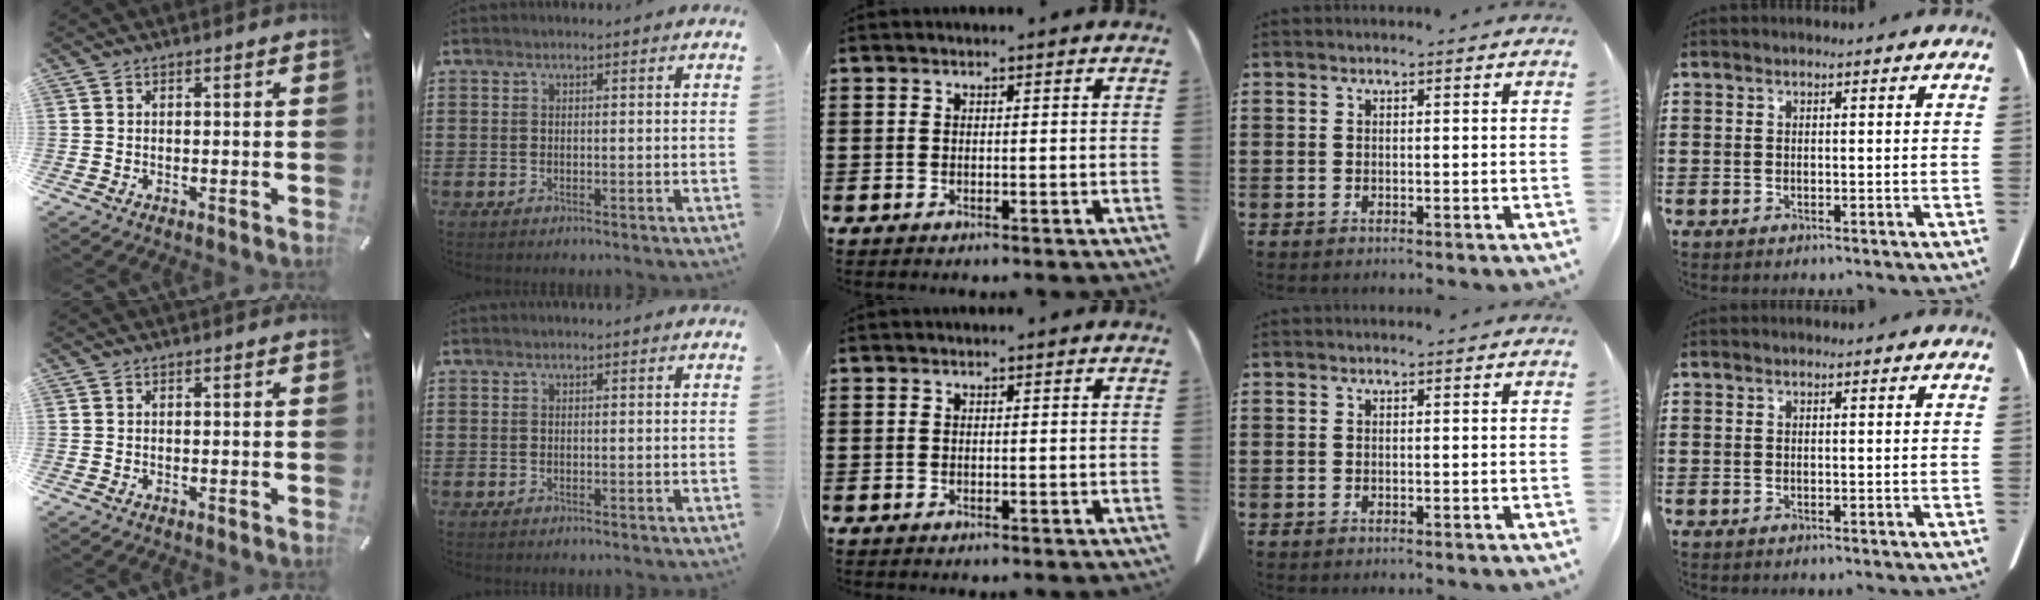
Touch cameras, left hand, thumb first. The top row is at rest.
{}